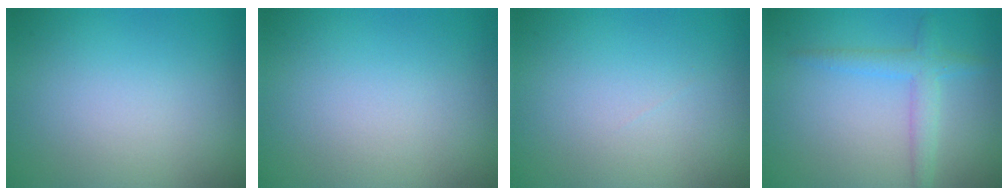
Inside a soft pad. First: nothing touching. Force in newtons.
{"total": 0.0}
{"total": 0.0}
{"total": 2.0, "press": 2.0, "slide": 0.1}